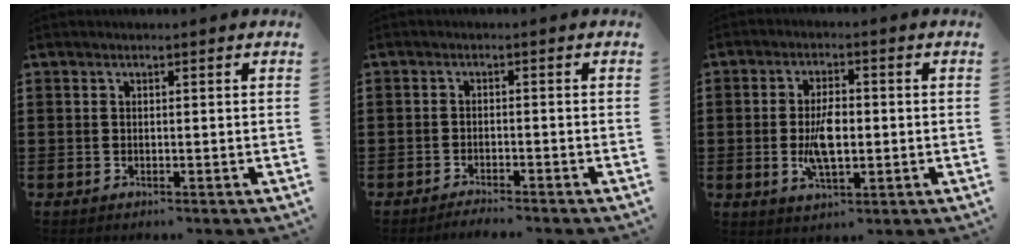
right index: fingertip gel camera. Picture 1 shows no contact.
{"total": 1.8, "force": [-1.8, -0.1, 0.1], "torque": [-0.005, 0.003, -0.036]}
{"total": 6.3, "force": [-0.6, 2.9, 5.6], "torque": [-0.113, -0.006, -0.018]}